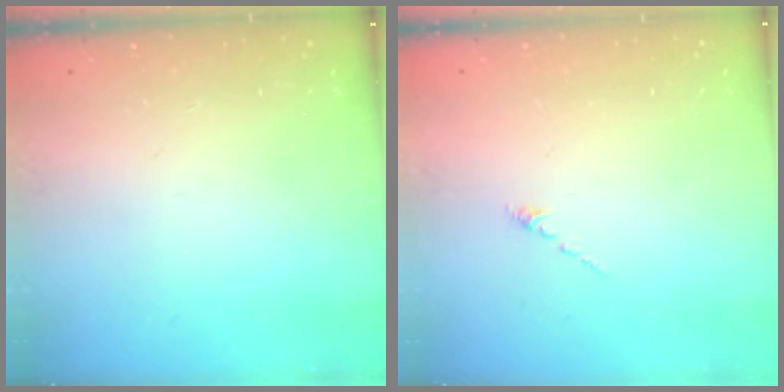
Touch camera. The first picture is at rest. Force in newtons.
{"total": 0.0}